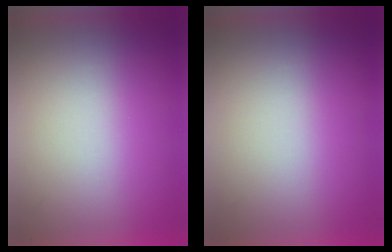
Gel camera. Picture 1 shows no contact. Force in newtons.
{"total": 0.0}